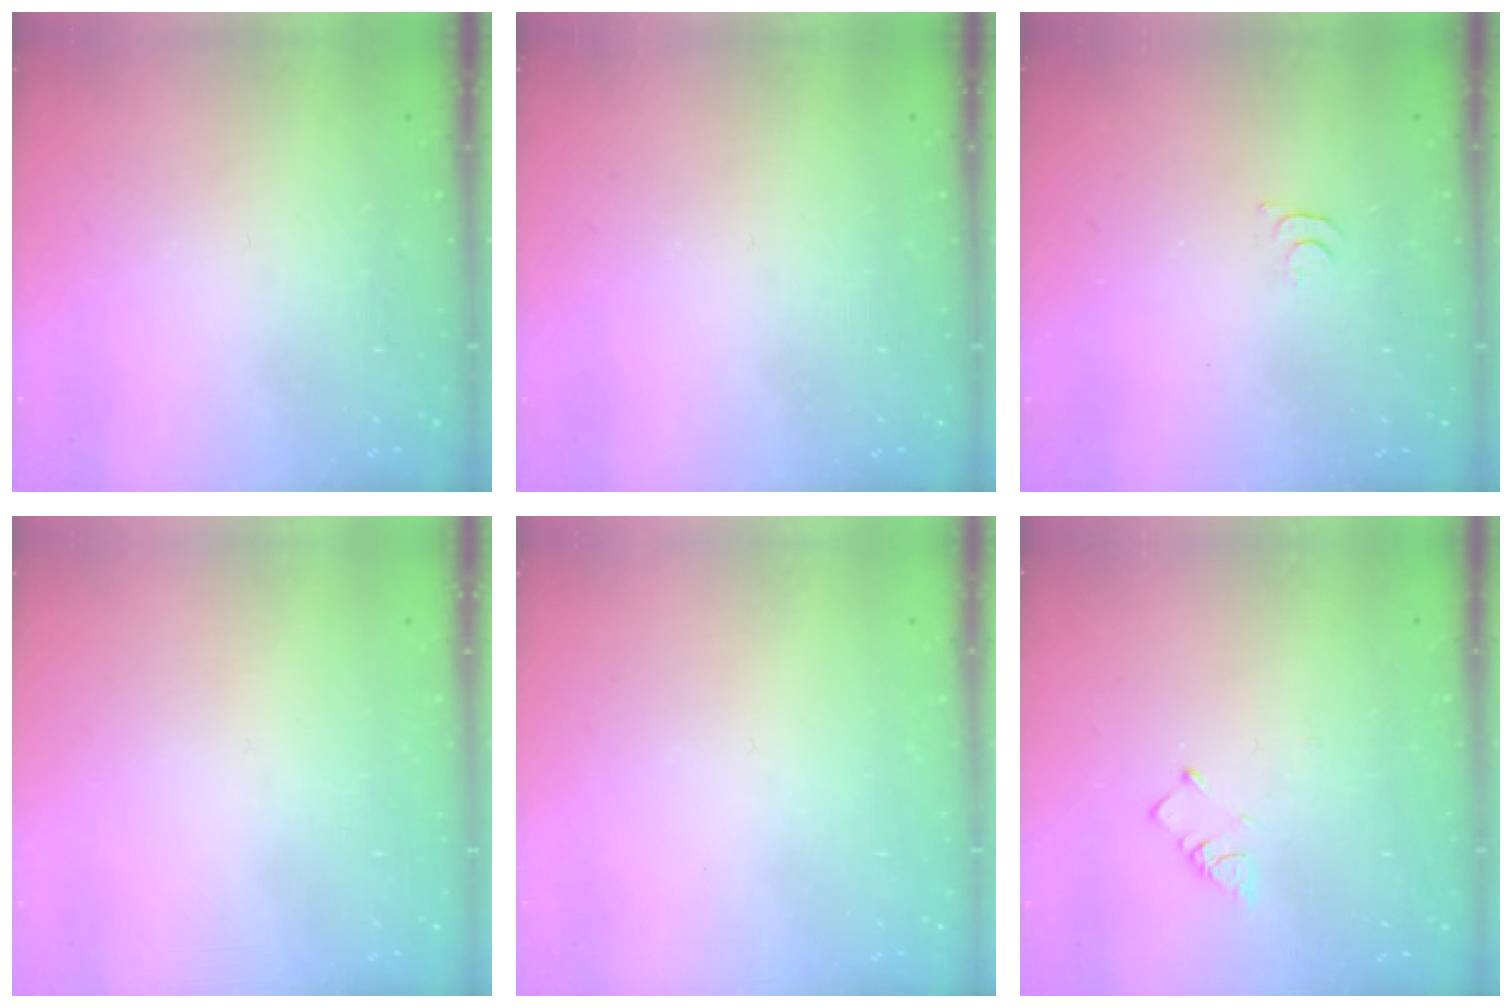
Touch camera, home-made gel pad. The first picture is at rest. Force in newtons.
{"total": 0.0}
{"total": 5.2, "press": 5.1, "slide": 0.5}
{"total": 1.8, "press": 1.8, "slide": 0.1}
{"total": 1.7, "press": 1.6, "slide": 0.1}
{"total": 2.6, "press": 2.6, "slide": 0.5}